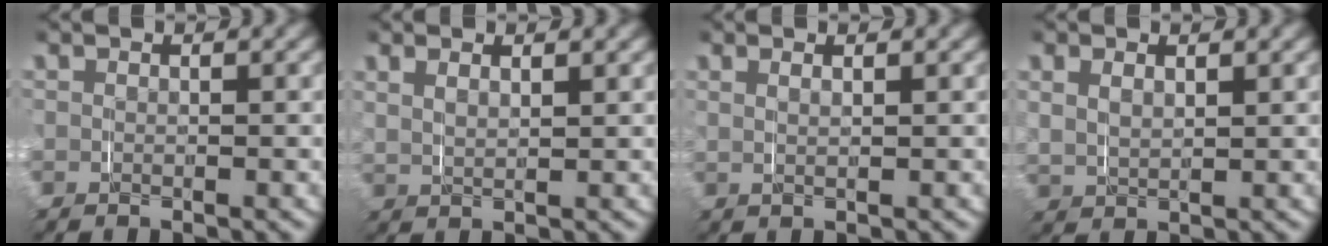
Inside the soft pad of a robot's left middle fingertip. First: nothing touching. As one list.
[{"total": 1.8, "force": [1.3, 0.6, 1.1], "torque": [-0.027, -0.002, 0.029]}, {"total": 1.2, "force": [0.7, 0.1, 0.9], "torque": [-0.017, 0.001, 0.016]}, {"total": 2.4, "force": [1.2, 1.5, 1.3], "torque": [-0.041, -0.005, 0.031]}]